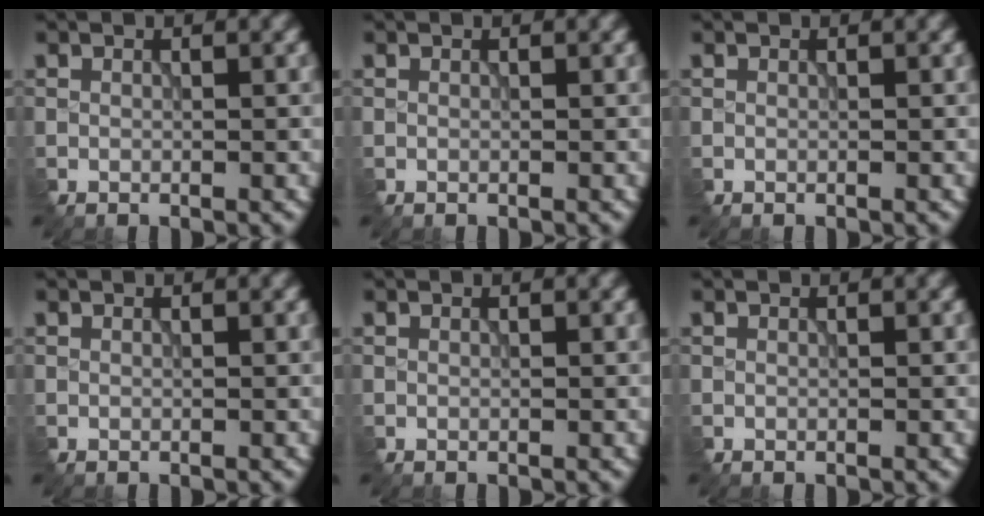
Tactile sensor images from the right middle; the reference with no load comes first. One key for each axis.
{"total": 0.0}
{"total": 0.0}
{"total": 0.0}
{"total": 0.0}
{"total": 0.0}